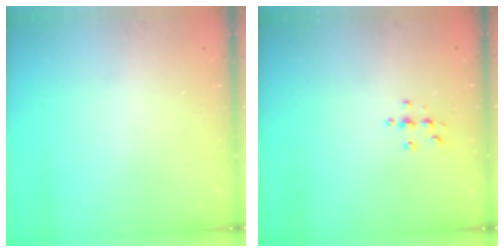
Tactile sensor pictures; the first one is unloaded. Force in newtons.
{"total": 3.6, "press": 3.6, "slide": 0.4}